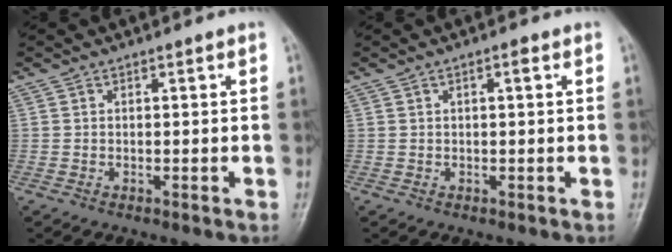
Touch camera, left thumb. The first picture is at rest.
{"total": 1.1, "force": [0.4, 0.2, 1.0], "torque": [-0.017, 0.003, 0.004]}